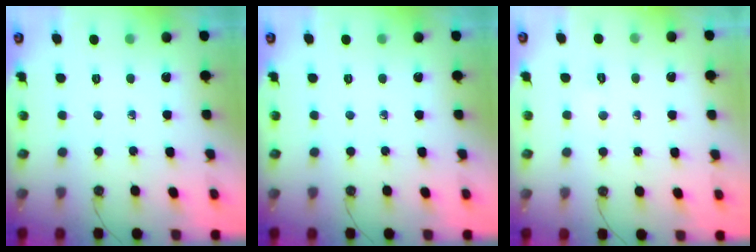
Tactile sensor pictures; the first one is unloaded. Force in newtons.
{"total": 0.0}
{"total": 2.5, "press": 2.5, "slide": 0.3}